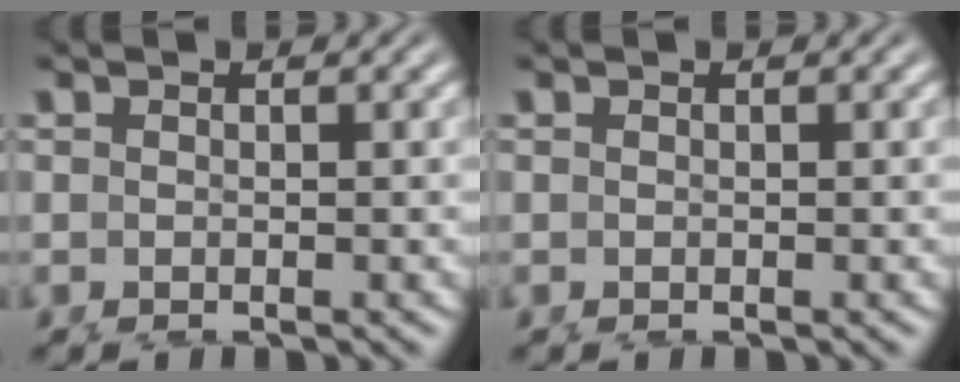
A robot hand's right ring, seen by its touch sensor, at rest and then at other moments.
{"total": 0.0}